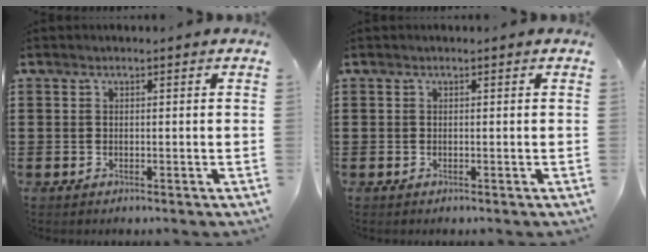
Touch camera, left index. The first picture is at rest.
{"total": 0.0}